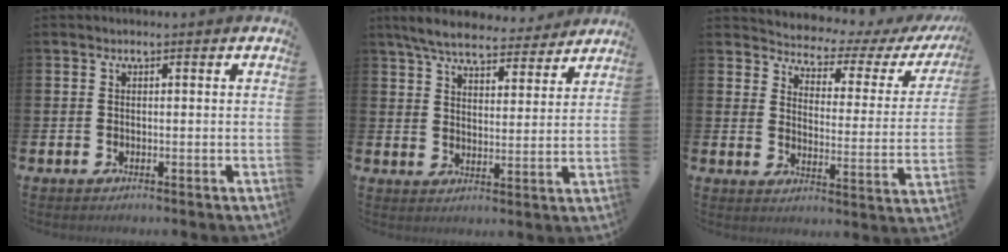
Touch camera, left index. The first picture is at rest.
{"total": 6.7, "force": [6.3, 1.5, 1.9], "torque": [-0.057, -0.032, 0.110]}
{"total": 3.9, "force": [3.6, 1.3, 0.7], "torque": [-0.041, -0.035, 0.054]}